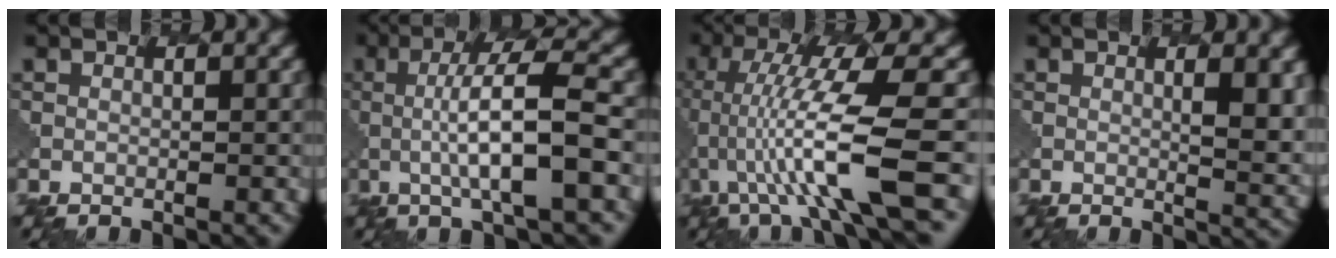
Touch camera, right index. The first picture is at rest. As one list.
[{"total": 7.3, "force": [-0.3, 1.5, 7.2], "torque": [-0.116, 0.005, -0.007]}, {"total": 9.7, "force": [-1.8, 1.6, 9.4], "torque": [-0.167, 0.006, -0.028]}, {"total": 4.4, "force": [1.1, 1.2, 4.0], "torque": [-0.049, -0.003, 0.020]}]